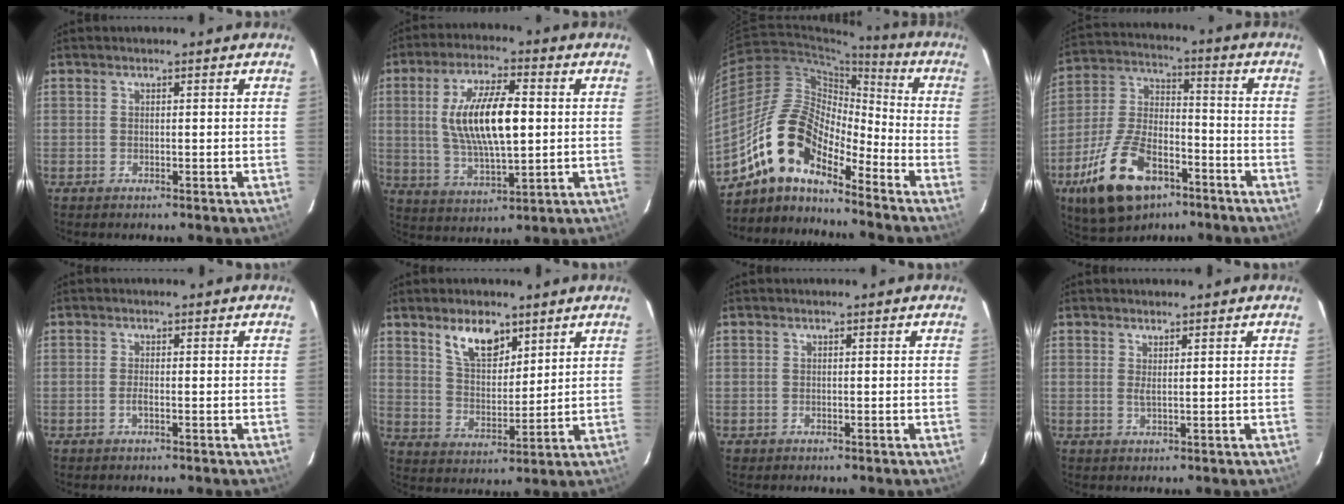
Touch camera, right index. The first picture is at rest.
{"total": 14.5, "force": [1.6, 5.2, 13.4], "torque": [-0.251, 0.003, 0.035]}
{"total": 14.2, "force": [-10.7, 5.2, 7.8], "torque": [-0.133, 0.010, -0.217]}
{"total": 18.9, "force": [-10.3, 9.8, 12.5], "torque": [-0.260, -0.002, -0.177]}
{"total": 1.1, "force": [-0.5, 0.1, 1.0], "torque": [-0.021, 0.001, -0.011]}
{"total": 9.0, "force": [5.7, 4.3, 5.5], "torque": [-0.090, 0.005, 0.110]}
{"total": 0.7, "force": [-0.3, 0.6, -0.1], "torque": [0.002, 0.001, -0.004]}
{"total": 1.3, "force": [0.8, 0.1, 1.0], "torque": [-0.022, -0.001, 0.013]}